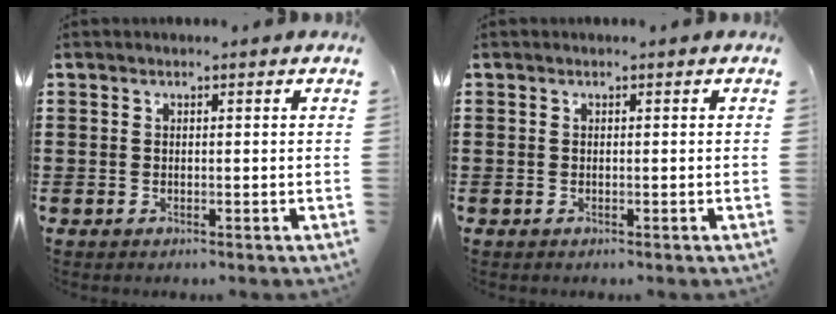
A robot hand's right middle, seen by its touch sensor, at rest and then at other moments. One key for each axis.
{"total": 0.0}